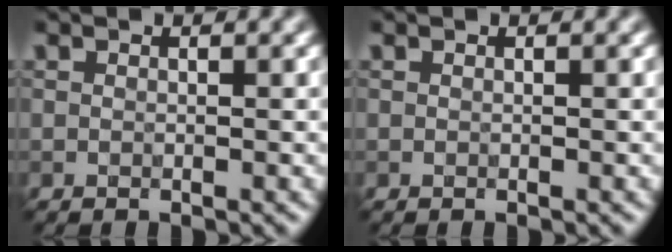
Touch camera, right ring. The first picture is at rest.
{"total": 0.0}